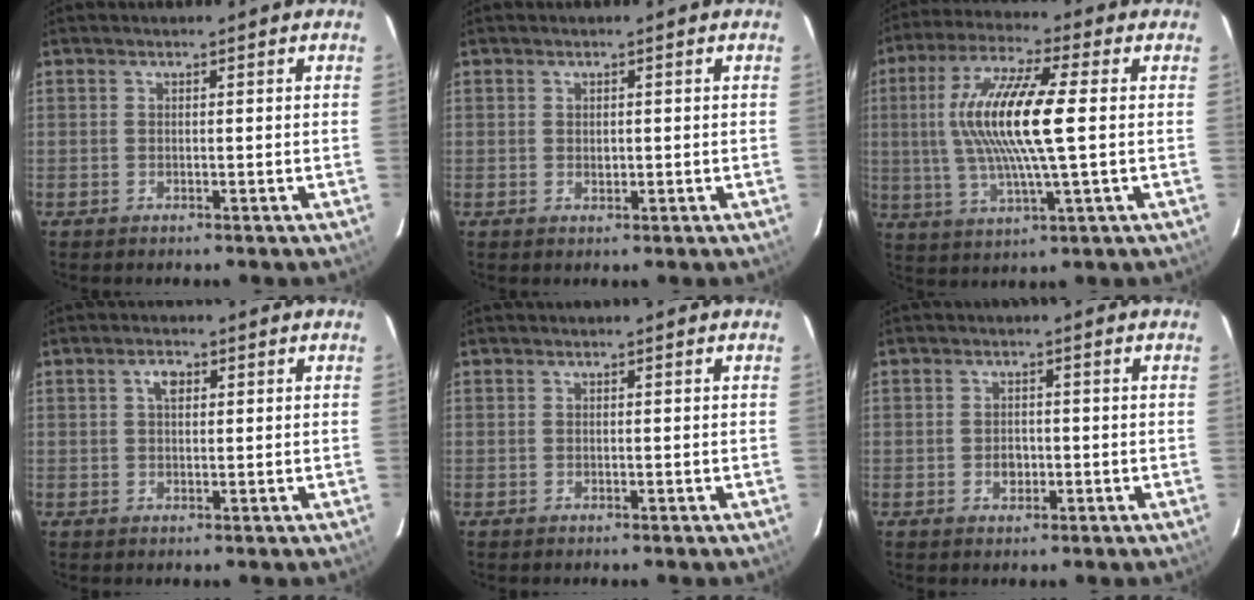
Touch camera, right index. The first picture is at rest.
{"total": 1.0, "force": [0.2, 0.9, 0.4], "torque": [-0.005, 0.000, 0.005]}
{"total": 15.8, "force": [1.3, 2.3, 15.6], "torque": [-0.303, 0.005, 0.021]}
{"total": 2.5, "force": [0.8, 1.4, 1.8], "torque": [-0.033, 0.009, 0.015]}
{"total": 0.0}
{"total": 2.3, "force": [-0.6, 1.9, 1.3], "torque": [-0.023, 0.005, -0.007]}